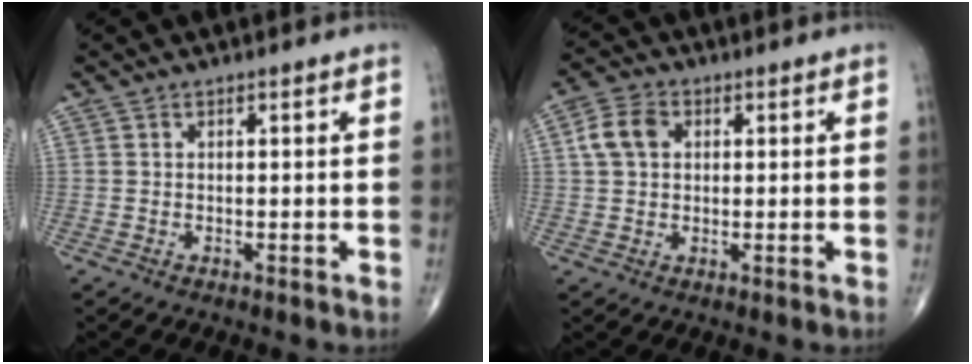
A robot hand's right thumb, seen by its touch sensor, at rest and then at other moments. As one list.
[{"total": 6.0, "force": [1.3, 4.4, 3.8], "torque": [-0.068, 0.011, 0.020]}]